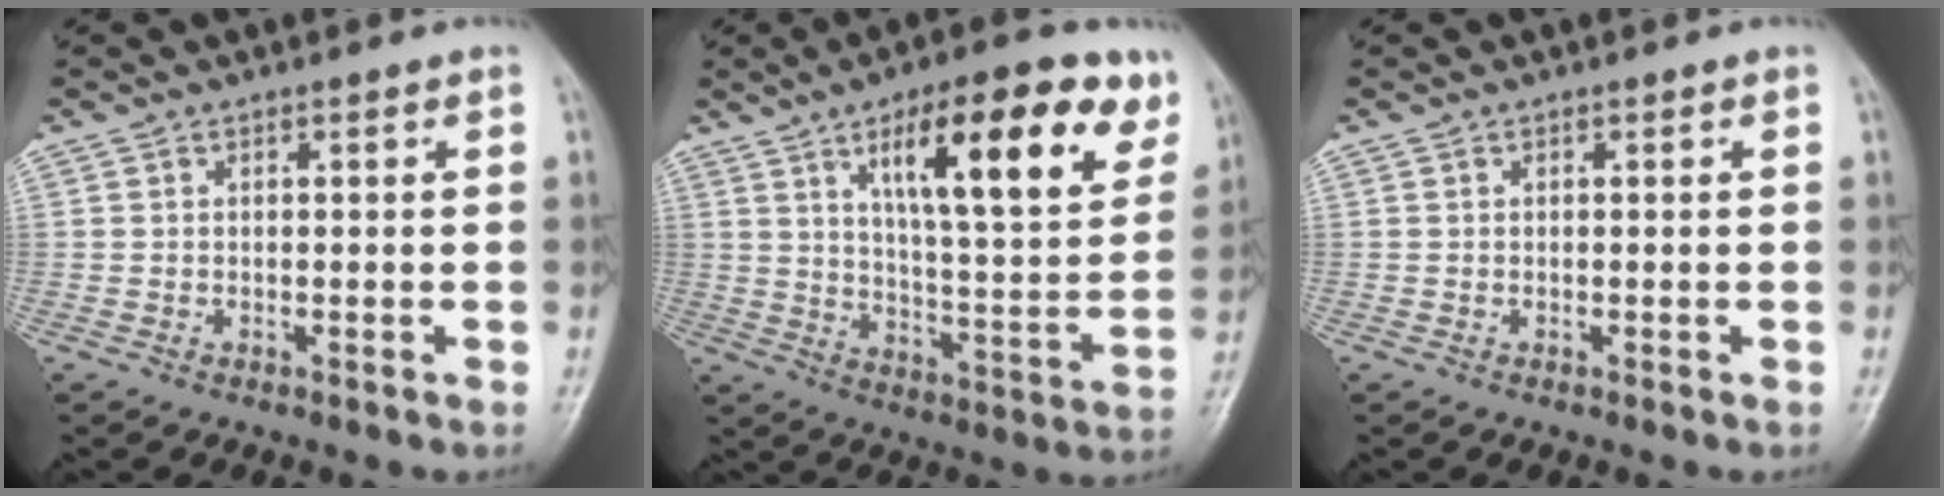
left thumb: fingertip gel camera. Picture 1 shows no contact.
{"total": 20.9, "force": [10.2, 6.2, 17.1], "torque": [-0.214, -0.037, 0.156]}
{"total": 0.0}